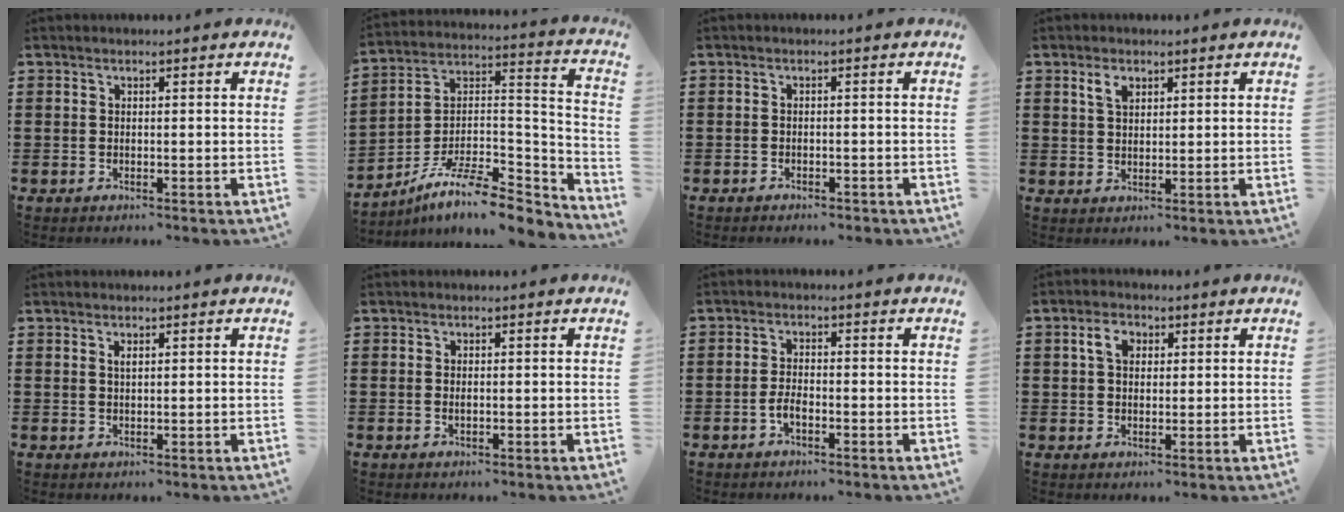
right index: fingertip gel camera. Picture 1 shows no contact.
{"total": 10.9, "force": [-8.6, 2.7, 6.0], "torque": [-0.108, 0.013, -0.166]}
{"total": 1.0, "force": [-1.0, 0.3, 0.1], "torque": [-0.006, 0.001, -0.021]}
{"total": 2.6, "force": [1.5, 1.4, 1.5], "torque": [-0.036, 0.005, 0.028]}
{"total": 0.9, "force": [0.5, 0.4, 0.7], "torque": [-0.016, 0.003, 0.008]}
{"total": 0.9, "force": [-0.1, 0.2, 0.9], "torque": [-0.018, -0.004, -0.001]}
{"total": 2.5, "force": [-1.2, 0.8, 2.0], "torque": [-0.046, -0.002, -0.023]}
{"total": 3.6, "force": [1.1, 2.5, 2.4], "torque": [-0.055, 0.013, 0.018]}